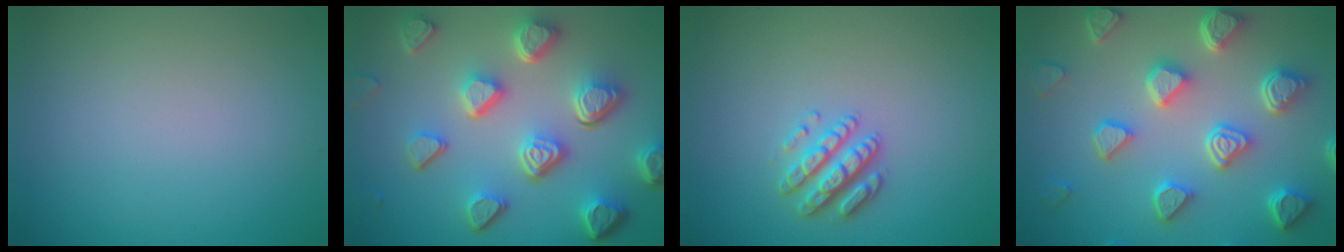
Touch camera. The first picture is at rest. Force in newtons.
{"total": 7.6, "press": 5.6, "slide": 5.2}
{"total": 2.8, "press": 2.7, "slide": 0.8}
{"total": 7.1, "press": 5.5, "slide": 4.4}